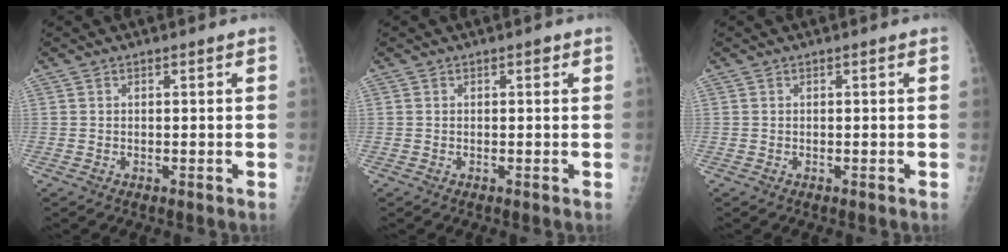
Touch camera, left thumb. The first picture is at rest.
{"total": 0.6, "force": [0.3, 0.4, 0.4], "torque": [0.001, 0.001, 0.000]}
{"total": 0.0}